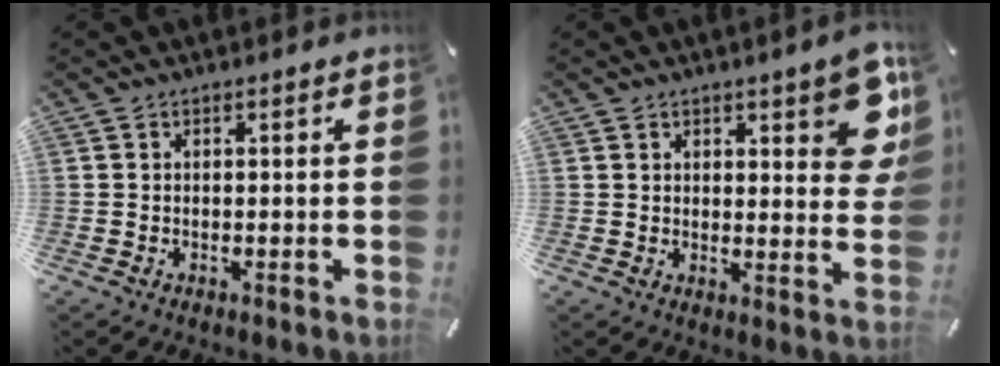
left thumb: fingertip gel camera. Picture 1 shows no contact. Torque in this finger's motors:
{"motor_torque": [0.39, -0.11, 0.31, 0.03, -0.02]}